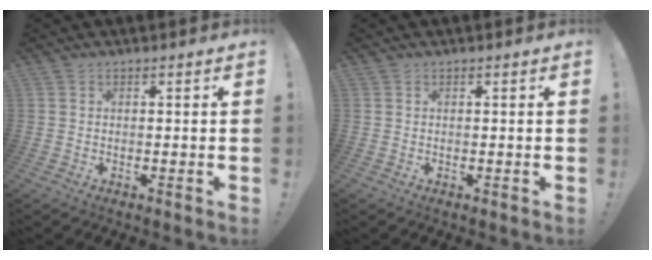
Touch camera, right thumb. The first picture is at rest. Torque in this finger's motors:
{"motor_torque": [-0.21, 0.01, -0.27, 0.09, 0.06]}